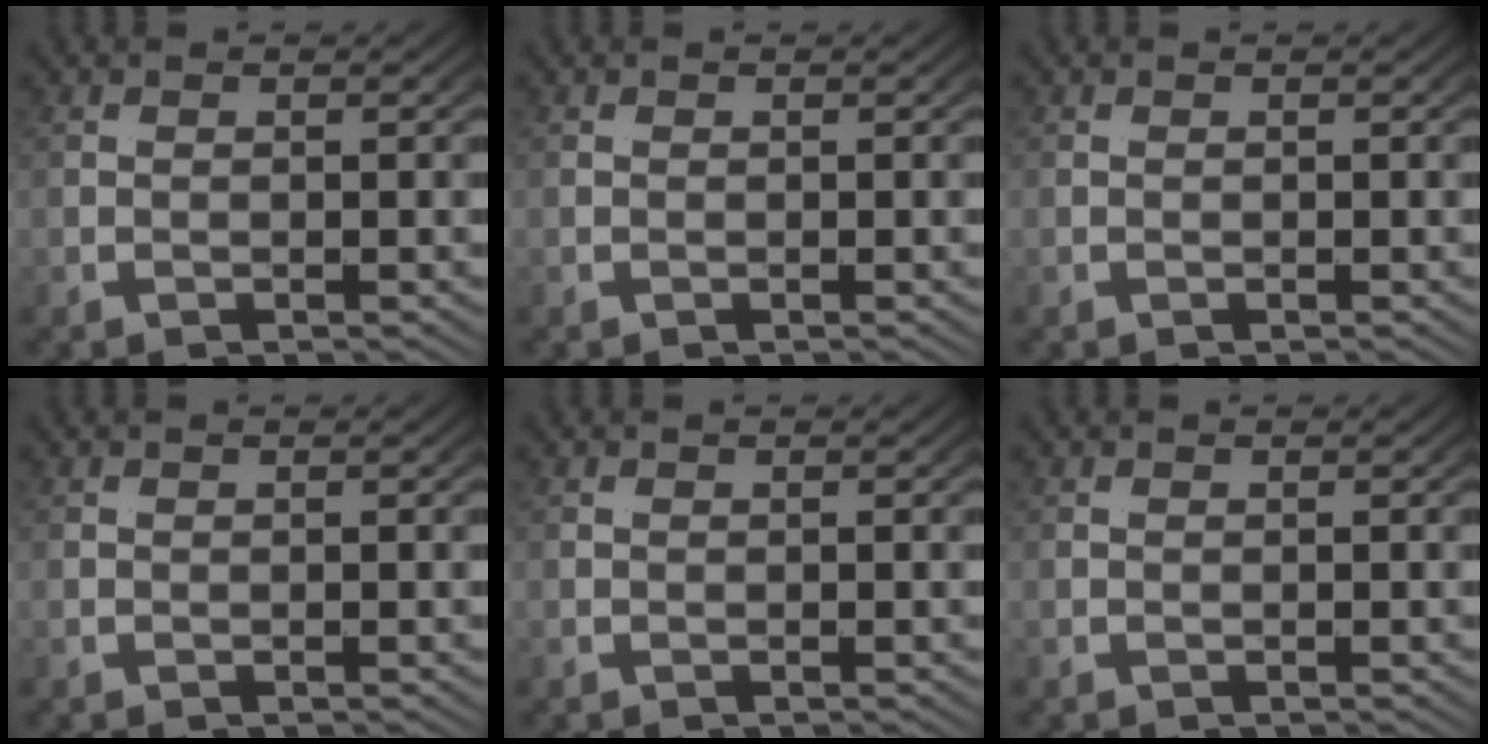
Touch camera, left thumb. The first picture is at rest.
{"total": 0.0}
{"total": 0.0}
{"total": 0.0}
{"total": 0.0}
{"total": 0.0}